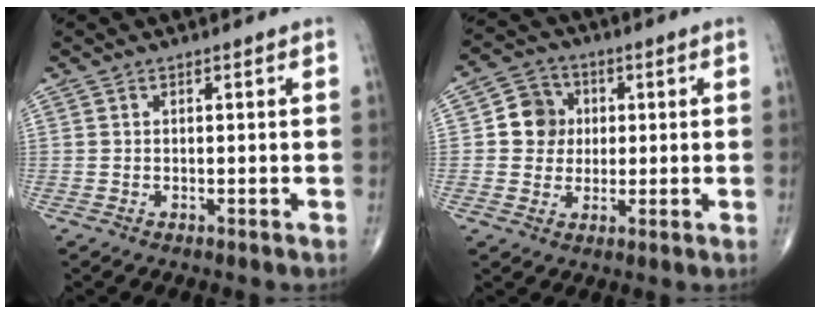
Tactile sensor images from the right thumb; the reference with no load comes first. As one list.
[{"total": 7.2, "force": [0.9, 6.6, 2.6], "torque": [-0.011, 0.005, 0.006]}]